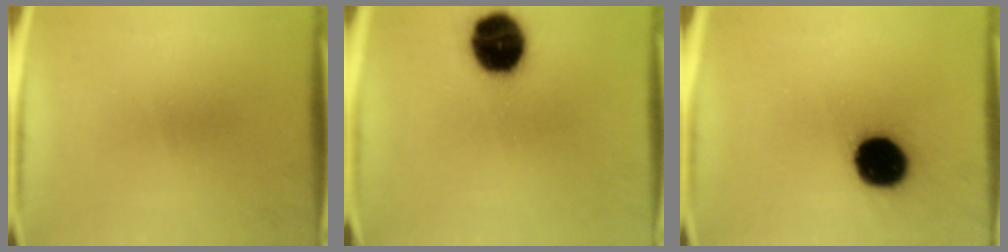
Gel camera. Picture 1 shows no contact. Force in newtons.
{"total": 16.1}
{"total": 16.8}